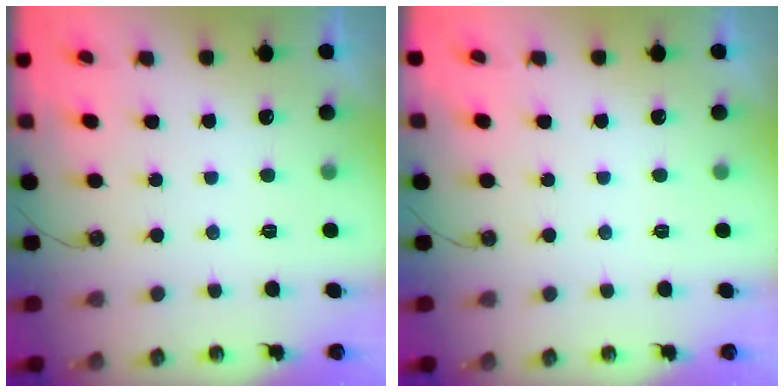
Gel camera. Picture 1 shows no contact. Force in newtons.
{"total": 0.0}